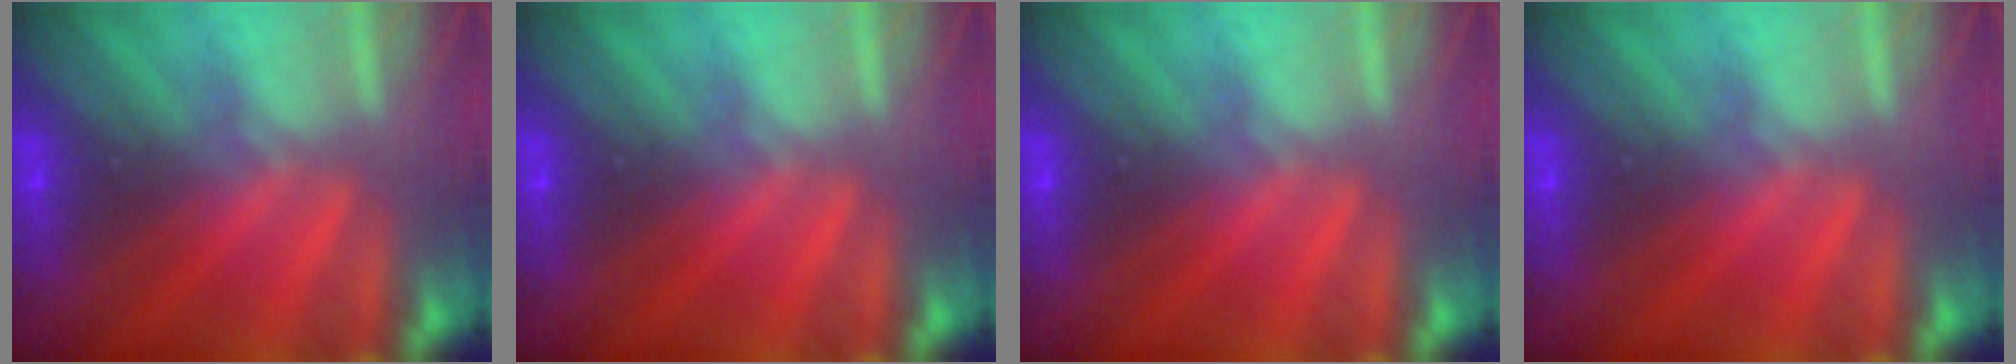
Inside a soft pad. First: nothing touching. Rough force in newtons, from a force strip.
{"total": 0.0}
{"total": 0.0}
{"total": 0.0}